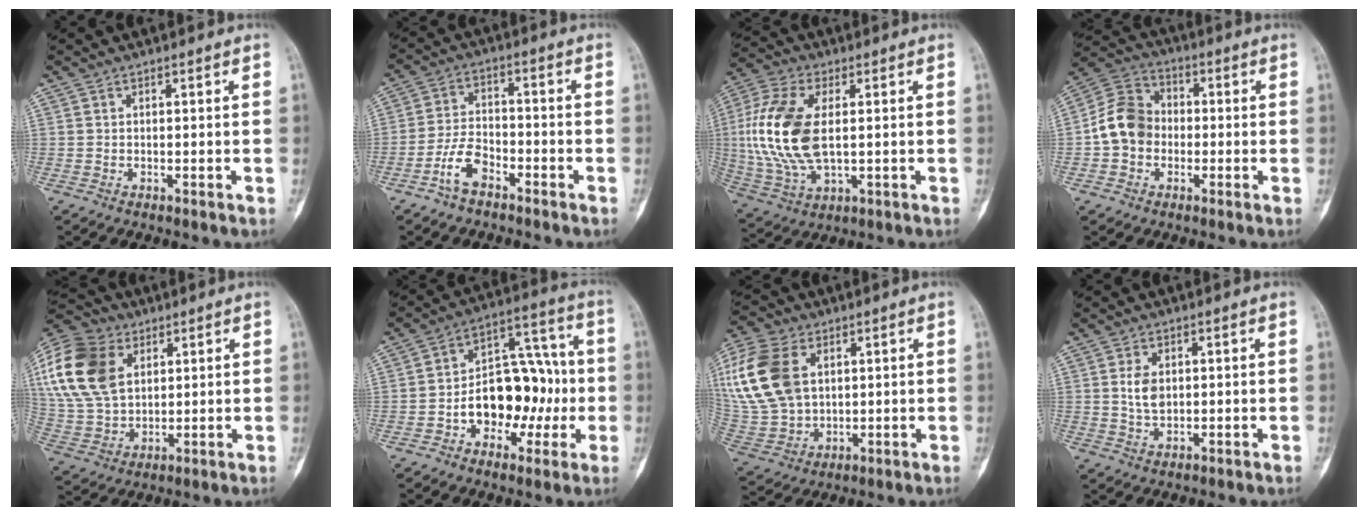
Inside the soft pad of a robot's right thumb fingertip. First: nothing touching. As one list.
[{"total": 6.7, "force": [-4.2, 3.5, 3.9], "torque": [-0.076, 0.032, -0.081]}, {"total": 17.1, "force": [1.0, 9.0, 14.4], "torque": [-0.323, -0.002, 0.023]}, {"total": 10.0, "force": [-1.2, 8.3, 5.4], "torque": [-0.087, 0.032, -0.037]}, {"total": 19.4, "force": [6.1, 13.4, 12.6], "torque": [-0.258, -0.004, 0.114]}, {"total": 16.1, "force": [-2.9, 10.7, 11.6], "torque": [-0.127, 0.052, -0.044]}, {"total": 21.0, "force": [5.6, 14.4, 14.2], "torque": [-0.324, 0.000, 0.114]}, {"total": 4.2, "force": [0.5, 2.7, 3.2], "torque": [-0.057, -0.004, 0.012]}]